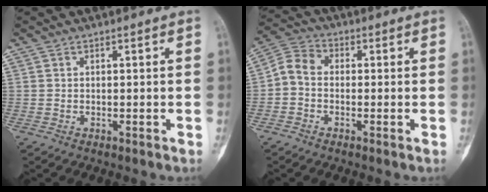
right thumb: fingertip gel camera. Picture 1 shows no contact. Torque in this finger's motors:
{"motor_torque": [0.88, 0.74, 0.32, -0.37, -0.01]}